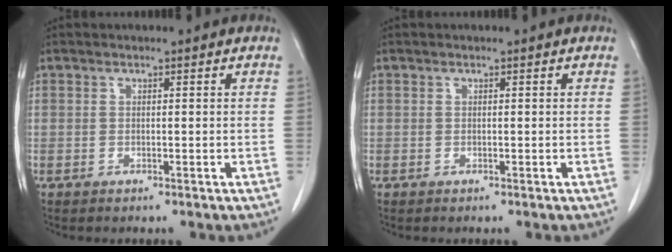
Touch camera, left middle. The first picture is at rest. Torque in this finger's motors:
{"motor_torque": [-0.05, -0.04, 0.05, 0.00]}